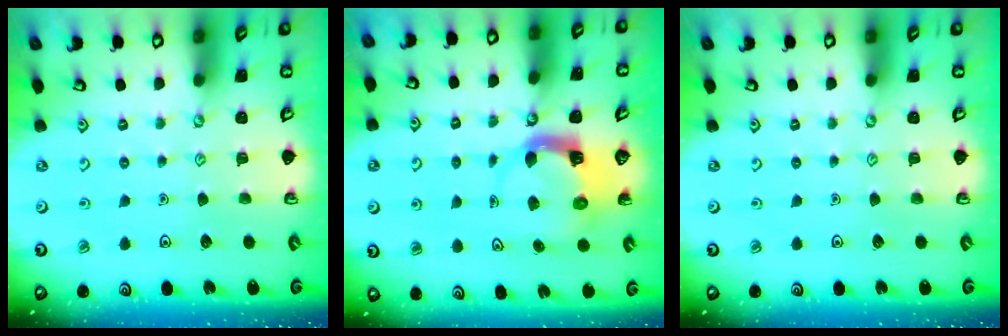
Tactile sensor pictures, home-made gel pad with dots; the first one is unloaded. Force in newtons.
{"total": 4.0, "press": 4.0, "slide": 0.4}
{"total": 0.0}